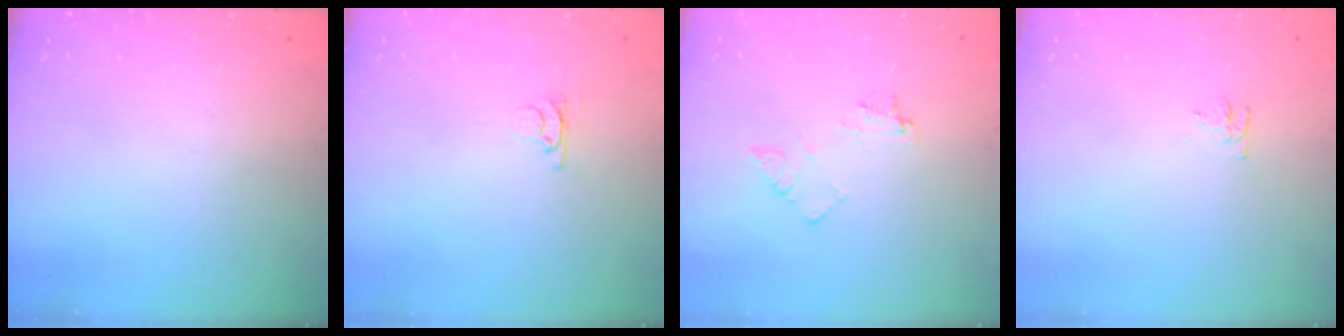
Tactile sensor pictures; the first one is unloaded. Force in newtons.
{"total": 3.3, "press": 3.3, "slide": 0.5}
{"total": 5.6, "press": 5.5, "slide": 0.6}
{"total": 3.7, "press": 3.6, "slide": 0.6}